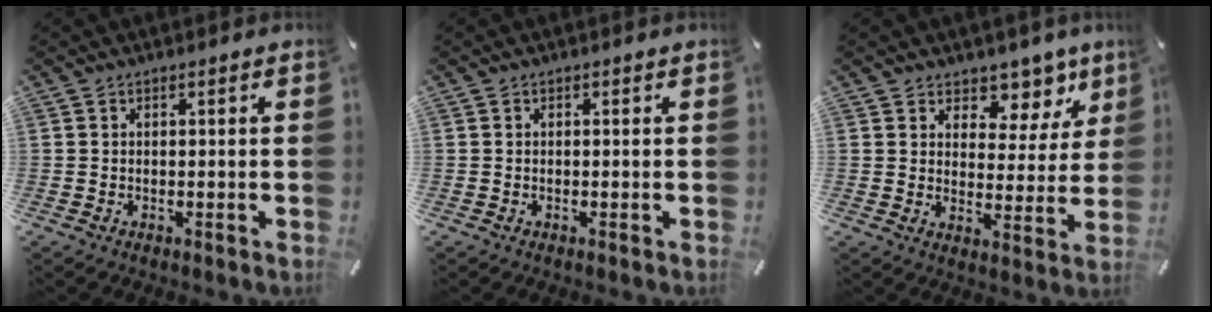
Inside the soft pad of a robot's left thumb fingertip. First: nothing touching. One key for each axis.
{"total": 0.0}
{"total": 8.5, "fx": 6.5, "fy": 5.1, "fz": 2.1, "tx": -0.014, "ty": -0.066, "tz": 0.110}